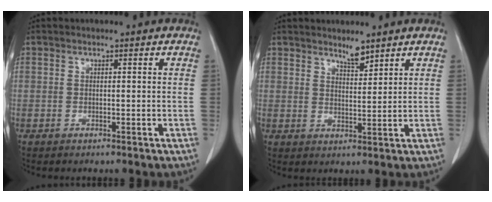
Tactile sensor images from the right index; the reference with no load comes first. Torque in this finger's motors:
{"motor_torque": [-0.08, 0.29, 0.02, 0.00]}